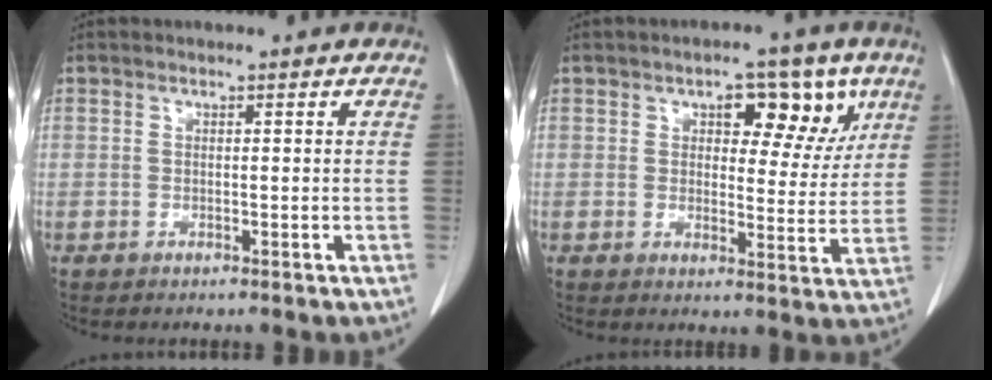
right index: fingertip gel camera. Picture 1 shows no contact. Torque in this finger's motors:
{"motor_torque": [0.21, 0.14, 0.22, 0.05]}